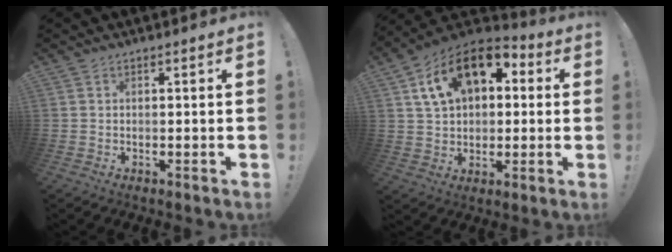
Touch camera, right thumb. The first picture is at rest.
{"total": 17.5, "force": [7.2, 11.4, 11.2], "torque": [-0.172, -0.017, 0.134]}